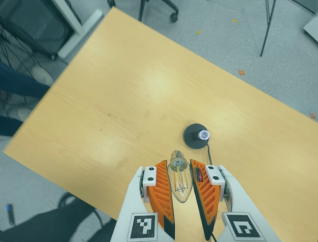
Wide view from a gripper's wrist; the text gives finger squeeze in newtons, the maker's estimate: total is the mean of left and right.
{"total": 13.1, "left": 13.2, "right": 12.9}